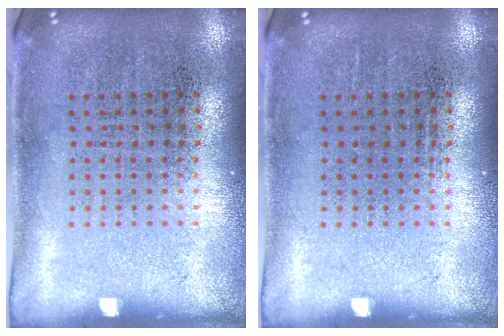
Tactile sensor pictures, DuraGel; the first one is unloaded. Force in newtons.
{"total": 0.0}